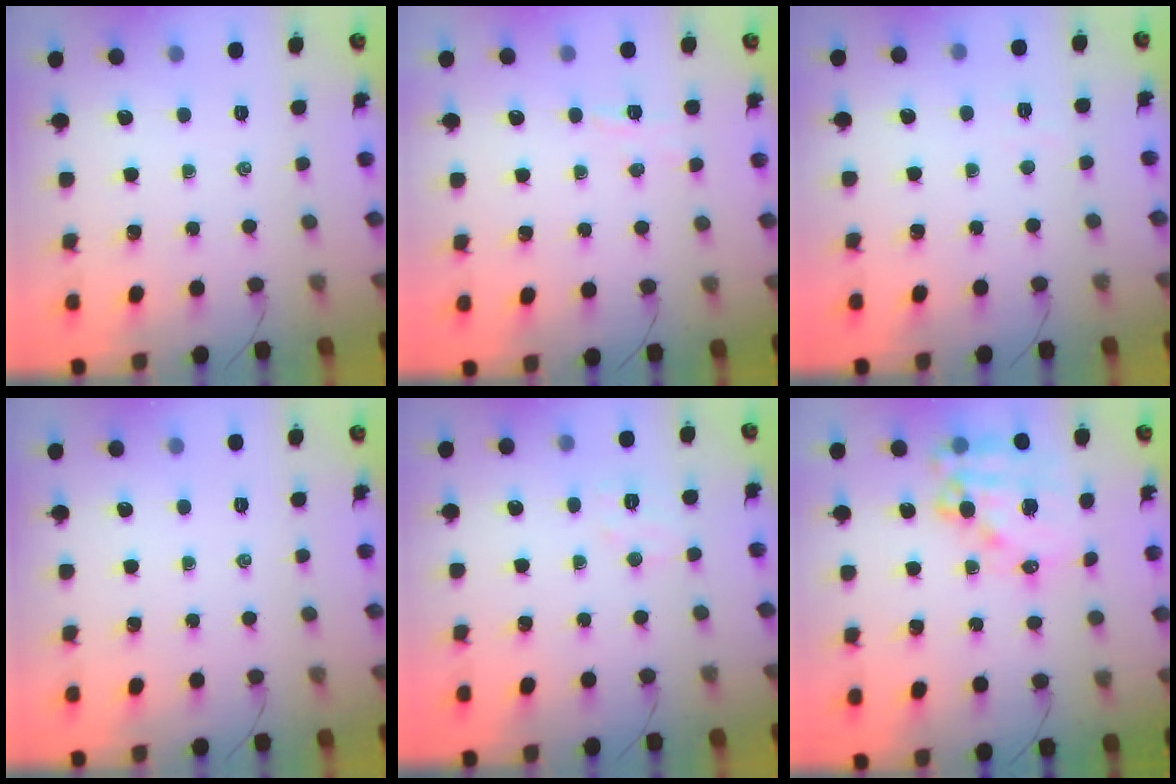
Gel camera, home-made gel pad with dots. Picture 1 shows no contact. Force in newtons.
{"total": 2.6, "press": 2.5, "slide": 0.9}
{"total": 1.8, "press": 1.7, "slide": 0.5}
{"total": 0.0}
{"total": 5.6, "press": 5.4, "slide": 1.2}
{"total": 14.6, "press": 14.2, "slide": 3.2}